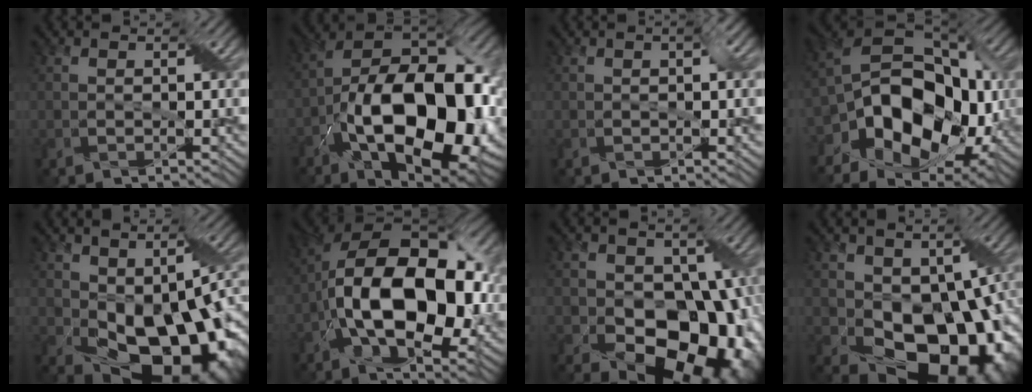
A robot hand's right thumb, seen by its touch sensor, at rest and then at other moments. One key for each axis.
{"total": 20.6, "fx": -6.2, "fy": 10.6, "fz": 16.6, "tx": -0.297, "ty": -0.027, "tz": -0.099}
{"total": 1.3, "fx": 0.2, "fy": 0.3, "fz": 1.2, "tx": -0.022, "ty": 0.004, "tz": 0.002}
{"total": 17.2, "fx": -4.7, "fy": 11.3, "fz": 12.1, "tx": -0.216, "ty": -0.017, "tz": -0.078}
{"total": 15.2, "fx": -2.9, "fy": 8.7, "fz": 12.2, "tx": -0.177, "ty": -0.031, "tz": -0.037}
{"total": 18.5, "fx": -2.3, "fy": 9.9, "fz": 15.4, "tx": -0.266, "ty": 0.002, "tz": -0.048}
{"total": 17.2, "fx": -5.4, "fy": 12.3, "fz": 10.8, "tx": -0.132, "ty": -0.023, "tz": -0.088}
{"total": 14.4, "fx": -2.6, "fy": 9.6, "fz": 10.4, "tx": -0.142, "ty": -0.038, "tz": -0.033}